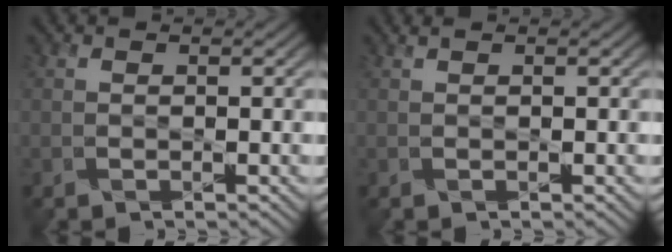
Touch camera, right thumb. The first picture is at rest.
{"total": 0.6, "force": [0.3, 0.2, 0.5], "torque": [-0.006, 0.009, 0.003]}